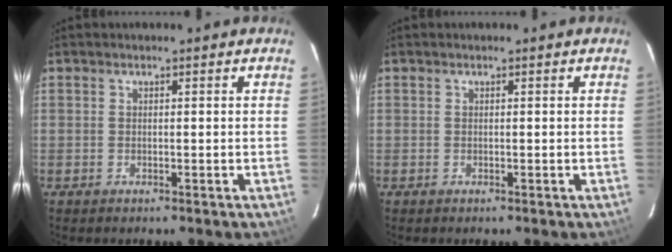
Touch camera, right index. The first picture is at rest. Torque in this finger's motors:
{"motor_torque": [-0.03, 0.00, -0.03, -0.01]}